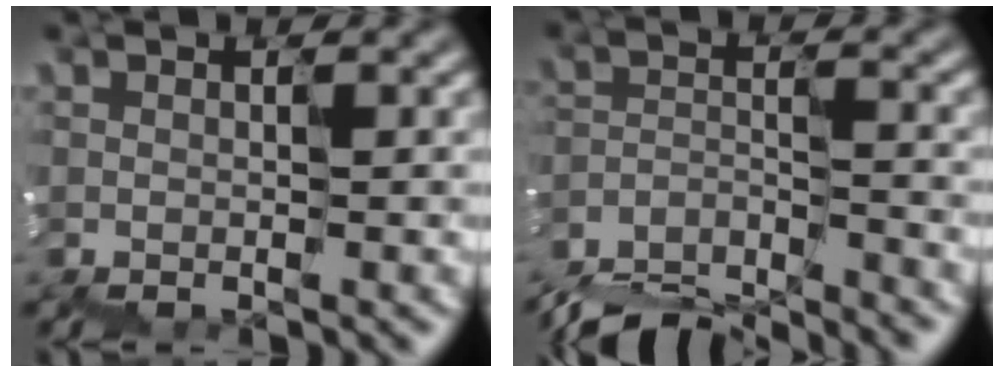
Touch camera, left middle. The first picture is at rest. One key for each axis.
{"total": 7.5, "fx": -7.5, "fy": 0.2, "fz": 0.0, "tx": -0.016, "ty": -0.020, "tz": -0.138}